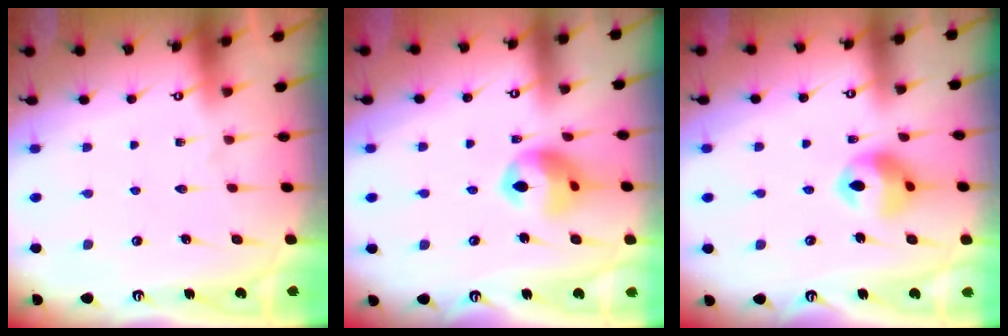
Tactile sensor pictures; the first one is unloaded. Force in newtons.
{"total": 11.2, "press": 11.2, "slide": 0.8}
{"total": 11.3, "press": 11.2, "slide": 1.7}